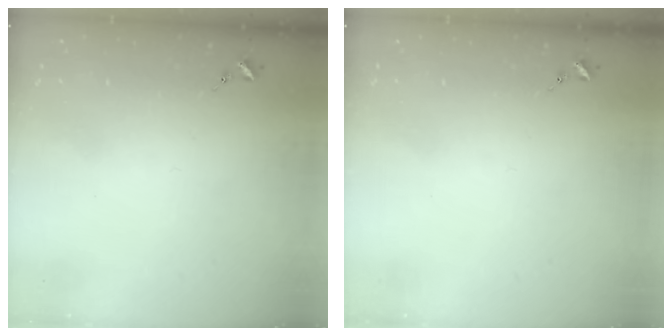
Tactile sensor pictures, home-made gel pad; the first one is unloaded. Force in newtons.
{"total": 0.0}